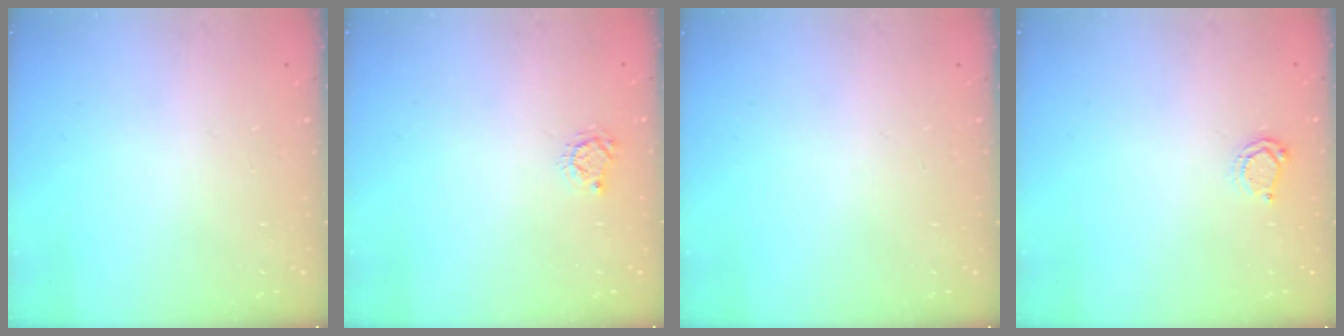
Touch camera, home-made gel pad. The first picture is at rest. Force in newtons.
{"total": 3.3, "press": 3.2, "slide": 0.4}
{"total": 0.0}
{"total": 4.7, "press": 4.6, "slide": 0.6}